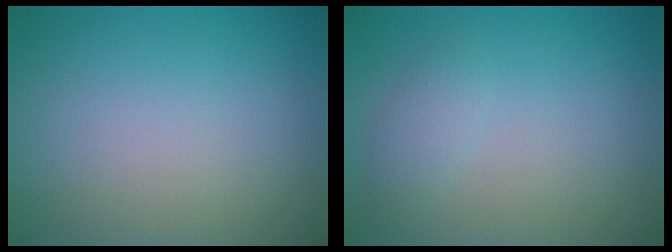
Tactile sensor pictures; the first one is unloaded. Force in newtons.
{"total": 1.5, "press": 1.5, "slide": 0.1}